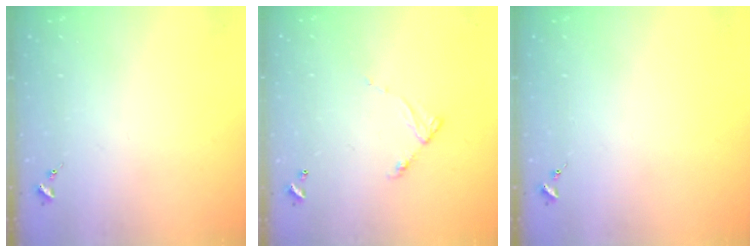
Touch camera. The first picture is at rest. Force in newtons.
{"total": 6.1, "press": 6.1, "slide": 0.5}
{"total": 0.0}